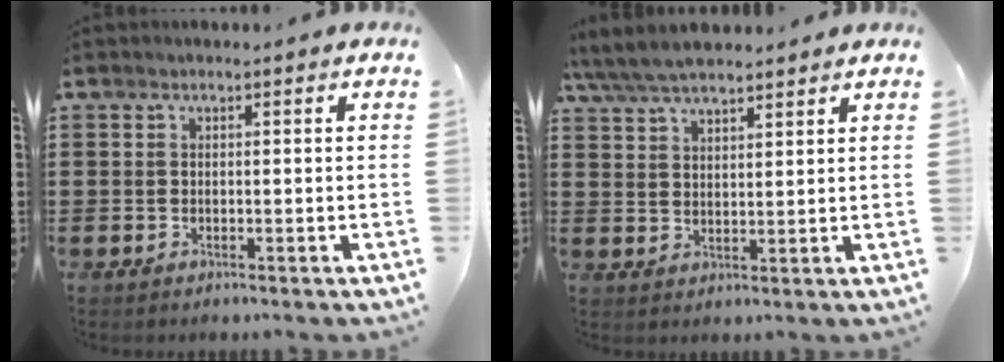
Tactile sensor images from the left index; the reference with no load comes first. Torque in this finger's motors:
{"motor_torque": [1.61, -0.52, 0.36, 0.10]}